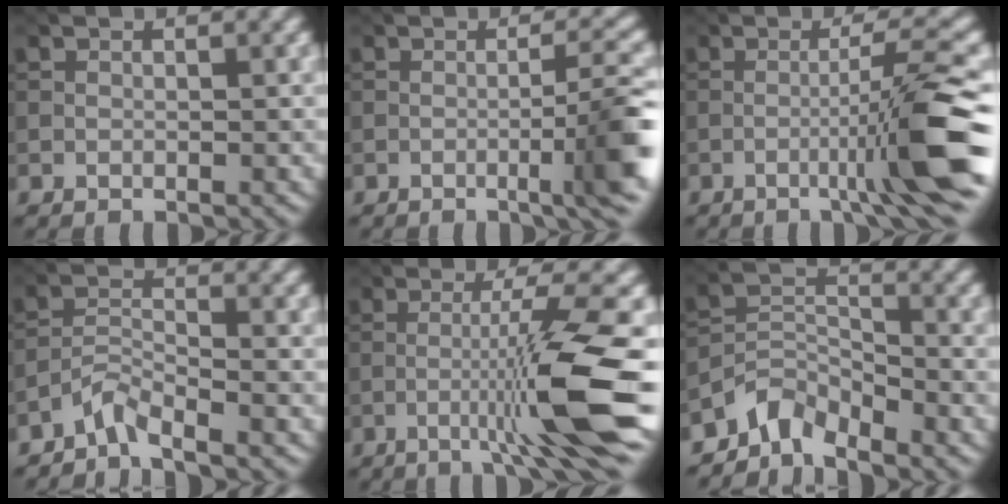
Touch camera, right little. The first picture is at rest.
{"total": 5.6, "force": [-1.3, 0.8, 5.4], "torque": [-0.075, 0.006, -0.024]}
{"total": 7.4, "force": [-2.3, 0.0, 7.0], "torque": [-0.106, 0.015, -0.047]}
{"total": 2.5, "force": [-2.3, 0.2, 1.0], "torque": [-0.021, 0.003, -0.055]}
{"total": 8.5, "force": [-2.6, 0.0, 8.1], "torque": [-0.133, 0.013, -0.045]}
{"total": 3.5, "force": [-3.2, 1.0, 0.7], "torque": [-0.009, 0.005, -0.076]}